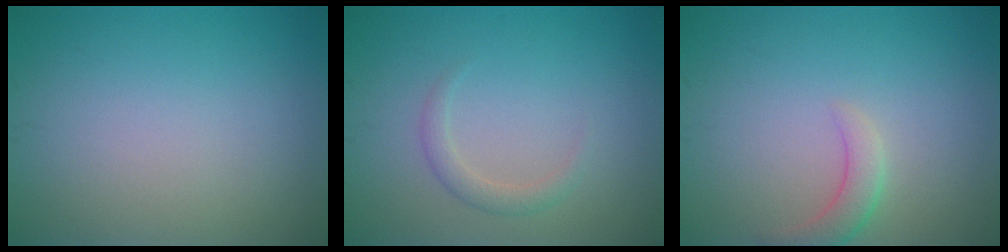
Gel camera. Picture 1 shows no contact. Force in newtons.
{"total": 1.6, "press": 1.6, "slide": 0.1}
{"total": 2.1, "press": 2.1, "slide": 0.3}